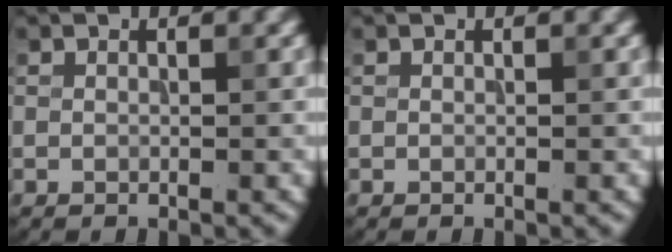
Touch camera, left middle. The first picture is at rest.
{"total": 0.0}